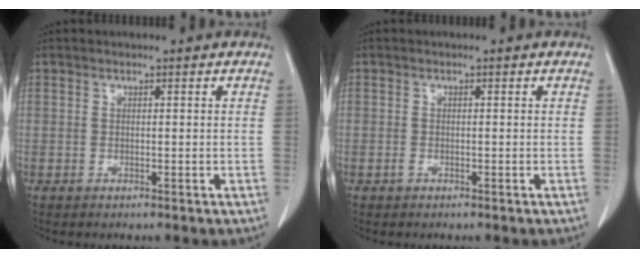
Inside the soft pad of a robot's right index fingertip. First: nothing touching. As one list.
[{"total": 0.5, "force": [-0.3, 0.4, 0.1], "torque": [-0.005, 0.002, -0.007]}]